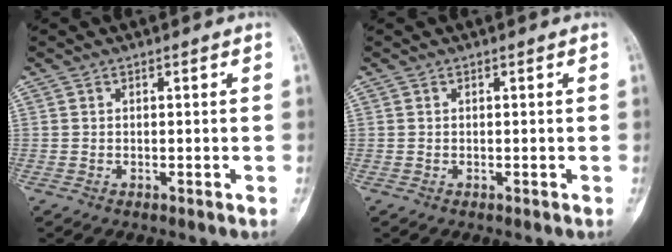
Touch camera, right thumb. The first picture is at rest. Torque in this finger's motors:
{"motor_torque": [0.16, 0.05, 0.15, -0.03, 0.03]}